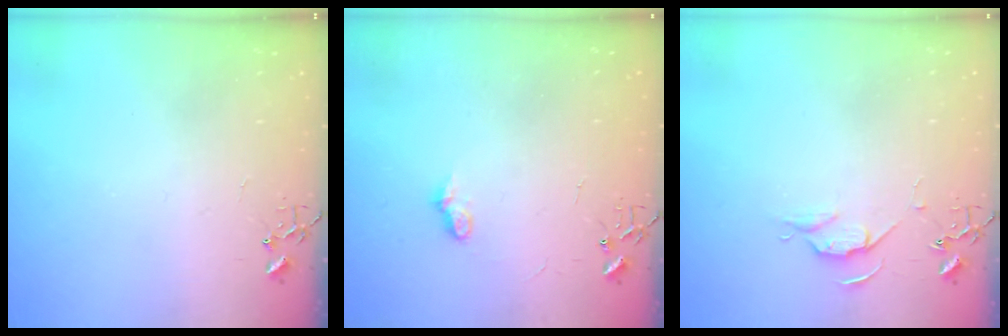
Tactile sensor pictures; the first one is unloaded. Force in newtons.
{"total": 6.8, "press": 6.8, "slide": 0.7}
{"total": 6.1, "press": 6.0, "slide": 0.7}